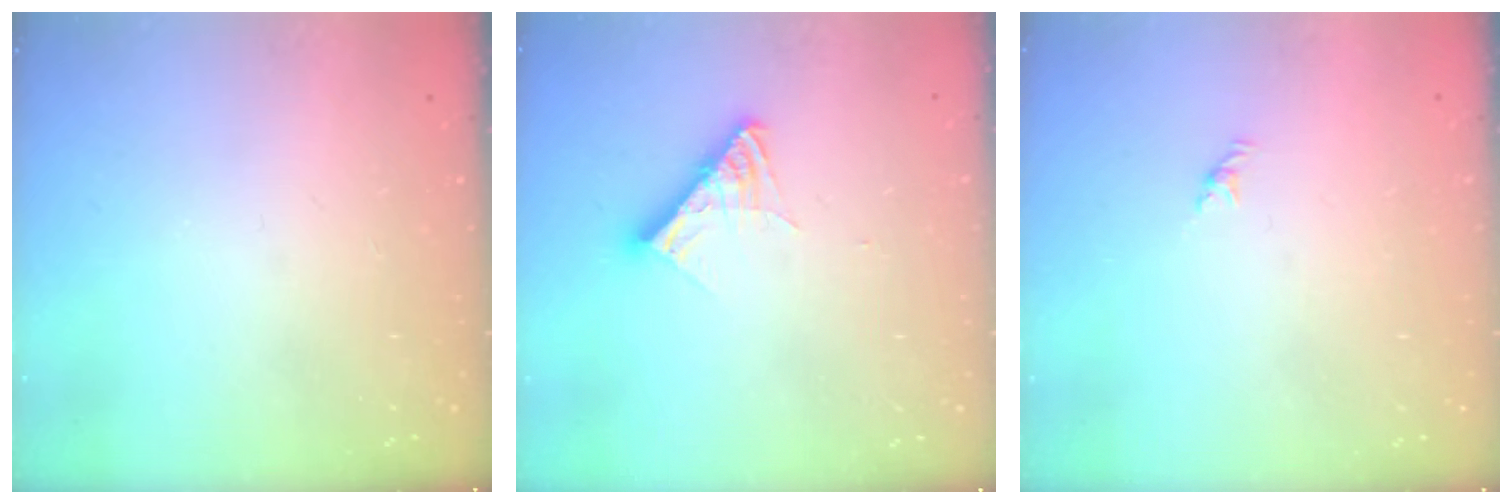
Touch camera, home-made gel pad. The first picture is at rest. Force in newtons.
{"total": 10.7, "press": 10.7, "slide": 0.9}
{"total": 1.1, "press": 1.0, "slide": 0.5}